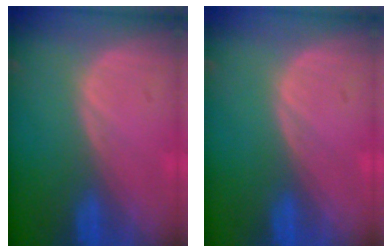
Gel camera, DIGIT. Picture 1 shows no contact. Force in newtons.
{"total": 0.0}